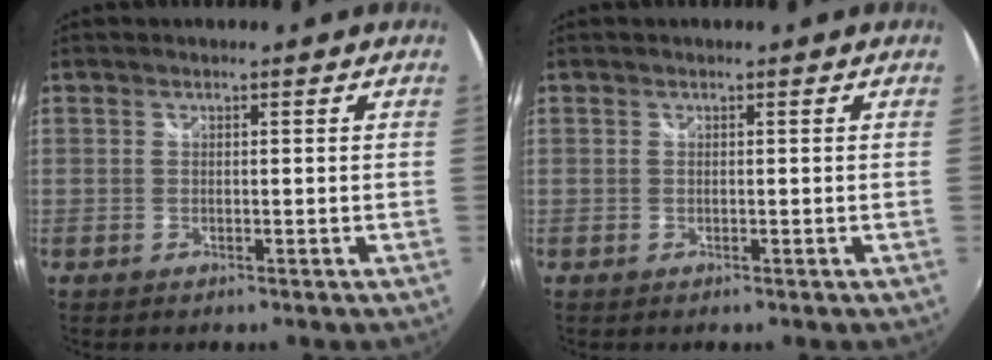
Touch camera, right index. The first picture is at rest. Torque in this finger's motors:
{"motor_torque": [0.00, 0.00, 0.00, 0.00]}